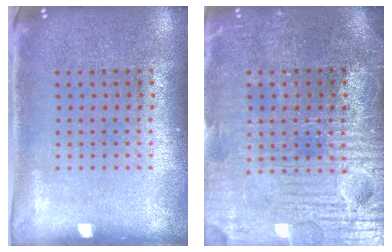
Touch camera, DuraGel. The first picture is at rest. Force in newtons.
{"total": 3.9, "press": 3.8, "slide": 1.2}